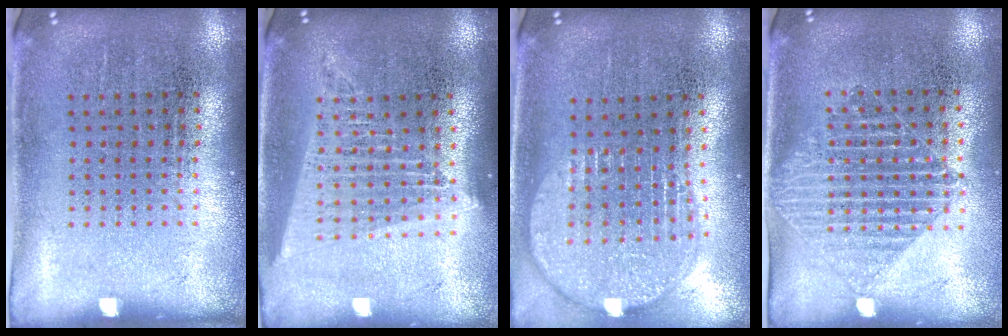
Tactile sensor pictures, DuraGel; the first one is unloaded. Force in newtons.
{"total": 1.7, "press": 1.6, "slide": 0.8}
{"total": 1.9, "press": 1.6, "slide": 1.1}
{"total": 1.5, "press": 1.3, "slide": 0.7}